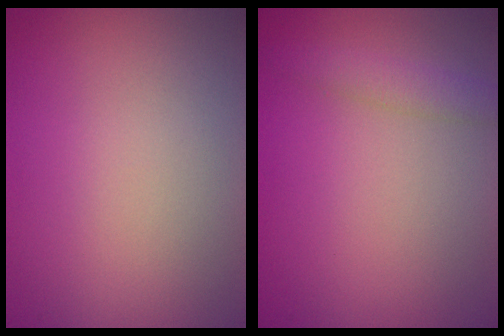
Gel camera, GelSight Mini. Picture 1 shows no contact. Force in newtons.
{"total": 1.7, "press": 1.7, "slide": 0.1}